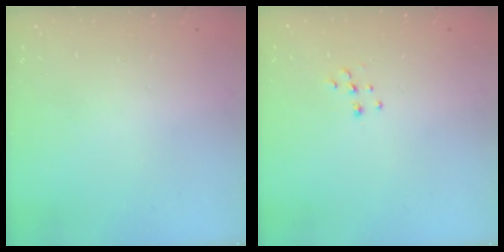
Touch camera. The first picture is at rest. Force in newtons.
{"total": 7.0, "press": 6.9, "slide": 0.6}